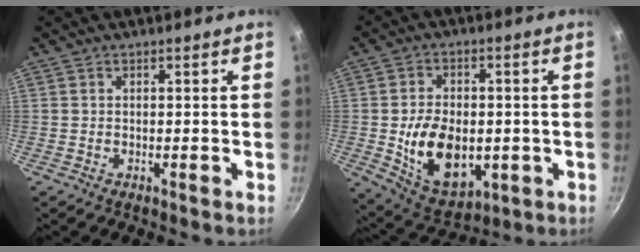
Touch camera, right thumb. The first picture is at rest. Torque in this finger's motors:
{"motor_torque": [-0.17, 1.12, 0.78, 0.54, 0.12]}